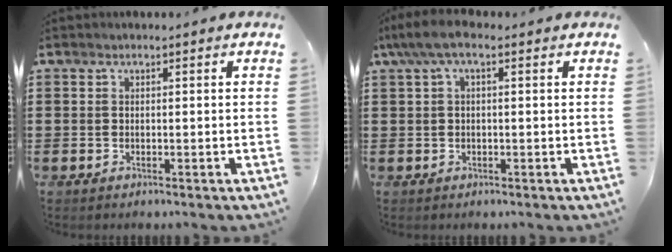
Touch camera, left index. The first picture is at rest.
{"total": 3.9, "force": [0.7, 1.2, 3.7], "torque": [-0.082, 0.001, 0.006]}